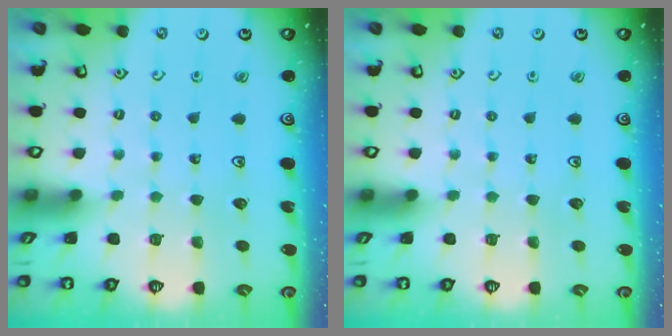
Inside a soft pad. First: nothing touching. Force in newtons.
{"total": 0.0}